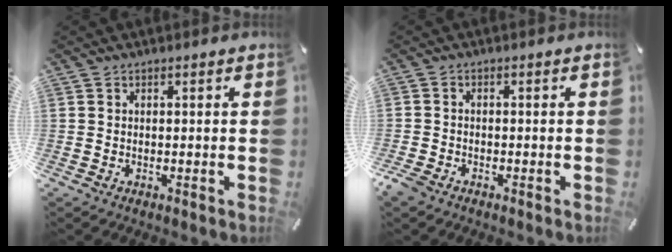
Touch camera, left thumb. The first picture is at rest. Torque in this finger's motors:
{"motor_torque": [-0.05, 0.07, 0.04, 0.07, 0.01]}